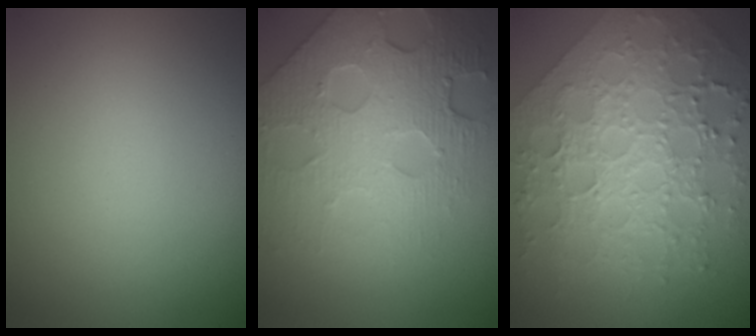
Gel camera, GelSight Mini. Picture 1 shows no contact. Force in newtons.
{"total": 7.9, "press": 5.6, "slide": 5.6}
{"total": 8.1, "press": 6.5, "slide": 4.9}